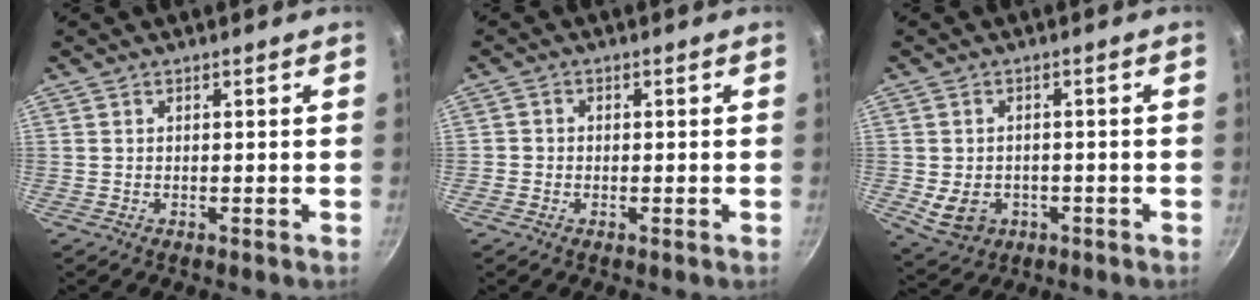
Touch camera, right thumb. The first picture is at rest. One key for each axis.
{"total": 1.5, "fx": -0.6, "fy": 1.4, "fz": 0.5, "tx": -0.005, "ty": 0.006, "tz": -0.014}
{"total": 6.8, "fx": -1.8, "fy": 5.4, "fz": 3.7, "tx": -0.049, "ty": 0.007, "tz": -0.015}